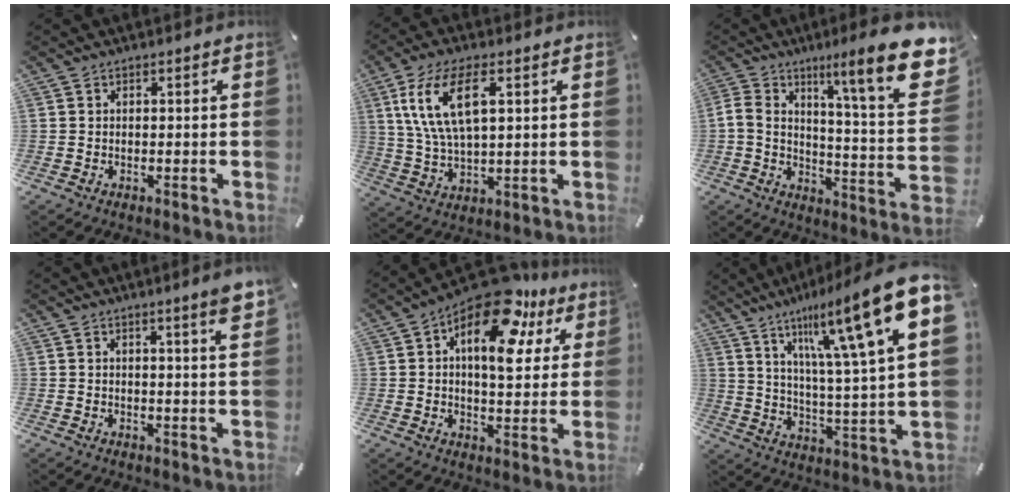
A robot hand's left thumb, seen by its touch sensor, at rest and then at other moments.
{"total": 12.8, "force": [5.1, 5.5, 10.3], "torque": [-0.234, 0.003, 0.087]}
{"total": 19.4, "force": [8.0, 3.6, 17.3], "torque": [-0.265, -0.062, 0.115]}
{"total": 5.0, "force": [3.1, 0.1, 4.0], "torque": [-0.057, -0.017, 0.047]}
{"total": 17.6, "force": [9.0, 8.7, 12.4], "torque": [-0.188, -0.046, 0.149]}
{"total": 20.8, "force": [11.9, 4.1, 16.5], "torque": [-0.259, -0.068, 0.179]}